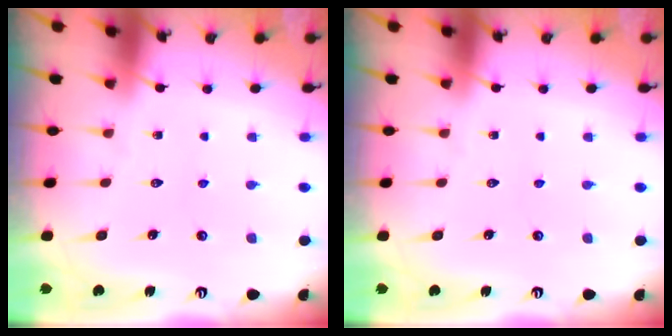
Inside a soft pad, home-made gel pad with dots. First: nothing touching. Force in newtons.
{"total": 0.0}